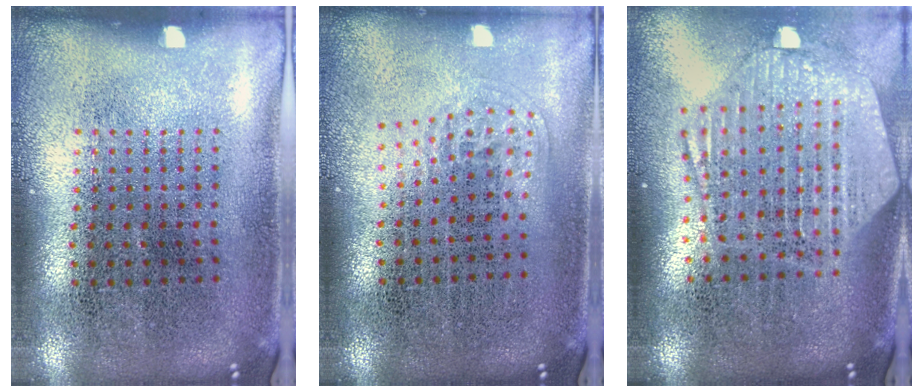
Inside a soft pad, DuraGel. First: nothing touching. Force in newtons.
{"total": 1.0, "press": 0.7, "slide": 0.7}
{"total": 2.6, "press": 2.2, "slide": 1.5}